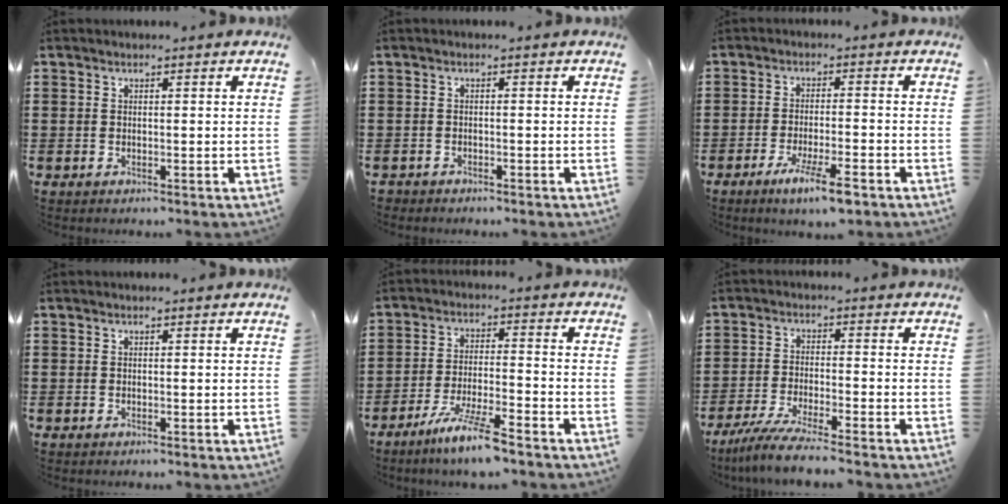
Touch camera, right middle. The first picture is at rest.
{"total": 1.0, "force": [-1.0, 0.2, 0.0], "torque": [-0.003, 0.002, -0.023]}
{"total": 6.1, "force": [-3.9, 0.7, 4.6], "torque": [-0.084, -0.009, -0.066]}
{"total": 0.0}
{"total": 7.4, "force": [-6.0, 0.1, 4.4], "torque": [-0.087, -0.010, -0.112]}
{"total": 5.8, "force": [-5.2, -0.4, 2.5], "torque": [-0.060, -0.021, -0.102]}